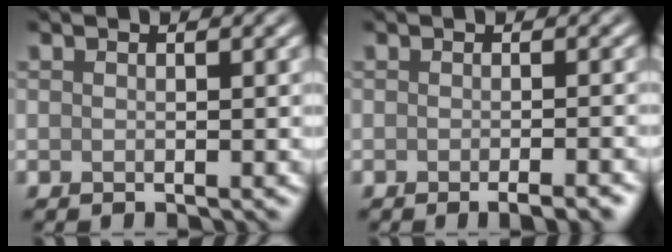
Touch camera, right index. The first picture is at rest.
{"total": 2.7, "force": [-1.5, 0.7, 2.1], "torque": [-0.015, 0.001, -0.020]}